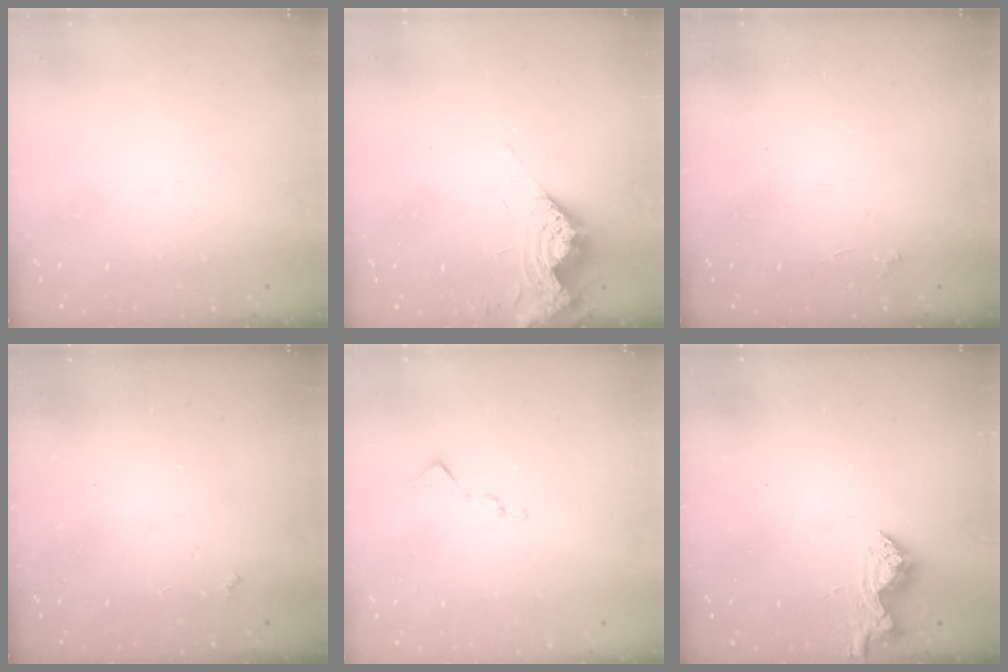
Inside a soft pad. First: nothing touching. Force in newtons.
{"total": 10.1, "press": 10.1, "slide": 0.1}
{"total": 2.0, "press": 1.9, "slide": 0.4}
{"total": 2.3, "press": 2.3, "slide": 0.4}
{"total": 7.7, "press": 7.7, "slide": 0.6}
{"total": 10.0, "press": 10.0, "slide": 0.2}